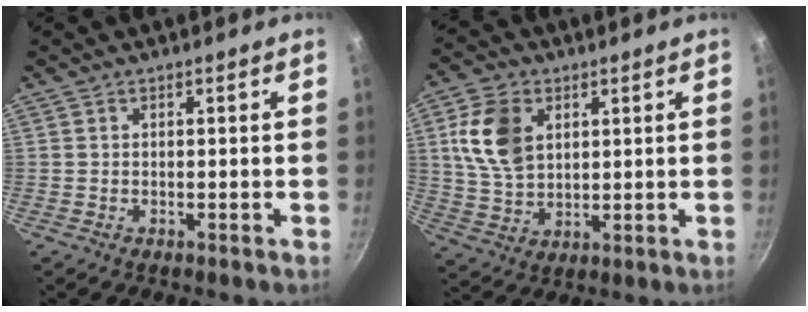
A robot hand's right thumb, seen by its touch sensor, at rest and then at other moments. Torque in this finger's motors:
{"motor_torque": [0.10, 0.23, 0.10, -0.07, 0.15]}